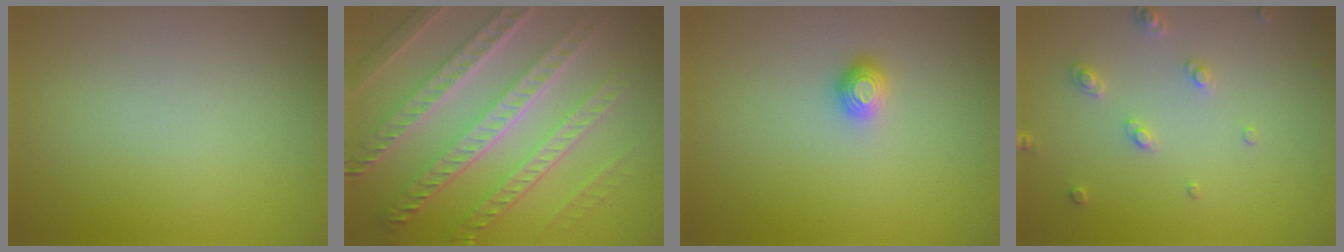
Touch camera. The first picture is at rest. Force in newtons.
{"total": 8.9, "press": 6.2, "slide": 6.4}
{"total": 1.1, "press": 1.1, "slide": 0.4}
{"total": 1.9, "press": 1.8, "slide": 0.5}